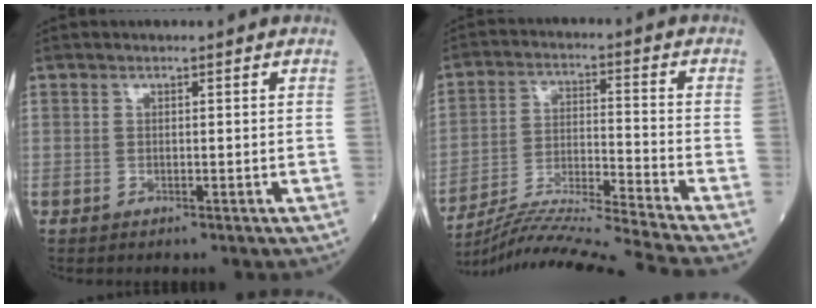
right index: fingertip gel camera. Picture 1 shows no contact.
{"total": 18.6, "force": [-17.0, -3.7, 6.5], "torque": [-0.119, -0.023, -0.276]}